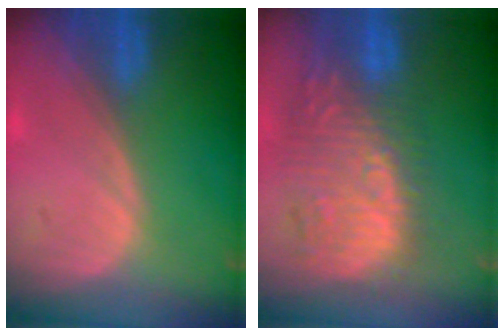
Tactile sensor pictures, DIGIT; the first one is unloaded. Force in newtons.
{"total": 11.8, "press": 11.1, "slide": 4.0}